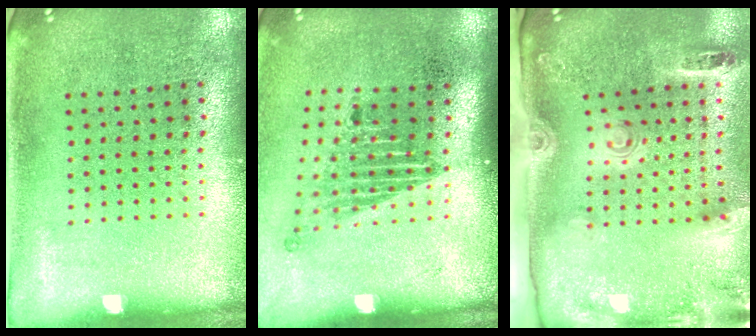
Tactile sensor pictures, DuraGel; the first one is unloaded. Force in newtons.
{"total": 1.7, "press": 1.2, "slide": 1.2}
{"total": 2.9, "press": 1.9, "slide": 2.1}